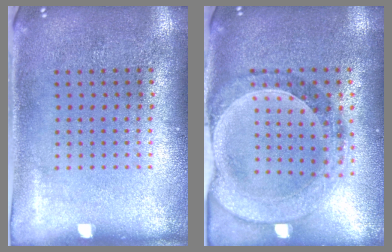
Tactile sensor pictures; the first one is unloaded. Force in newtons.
{"total": 1.5, "press": 1.4, "slide": 0.3}